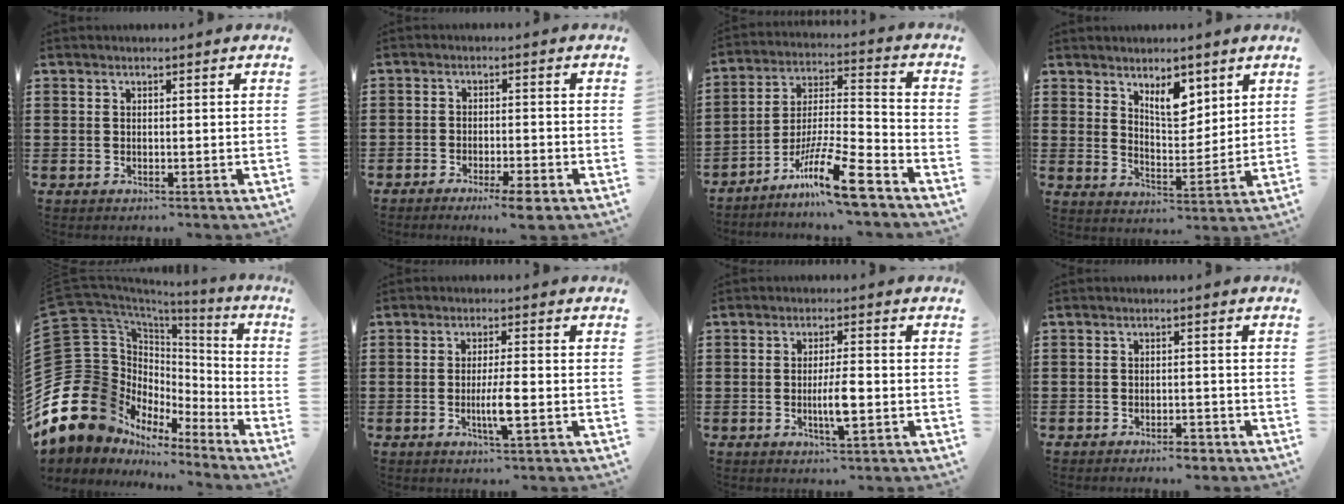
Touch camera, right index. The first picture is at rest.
{"total": 3.3, "force": [-2.8, 0.1, 1.7], "torque": [-0.028, 0.003, -0.051]}
{"total": 12.9, "force": [-9.4, 1.0, 8.8], "torque": [-0.159, 0.012, -0.176]}
{"total": 6.2, "force": [4.0, 2.9, 3.7], "torque": [-0.059, -0.010, 0.068]}
{"total": 21.0, "force": [-5.8, 16.8, 11.3], "torque": [-0.263, -0.020, -0.076]}
{"total": 4.3, "force": [-1.1, 0.3, 4.2], "torque": [-0.079, -0.008, -0.022]}
{"total": 4.9, "force": [-1.0, 0.8, 4.7], "torque": [-0.095, -0.006, -0.023]}
{"total": 2.3, "force": [-2.2, 0.4, 0.6], "torque": [-0.015, 0.001, -0.044]}